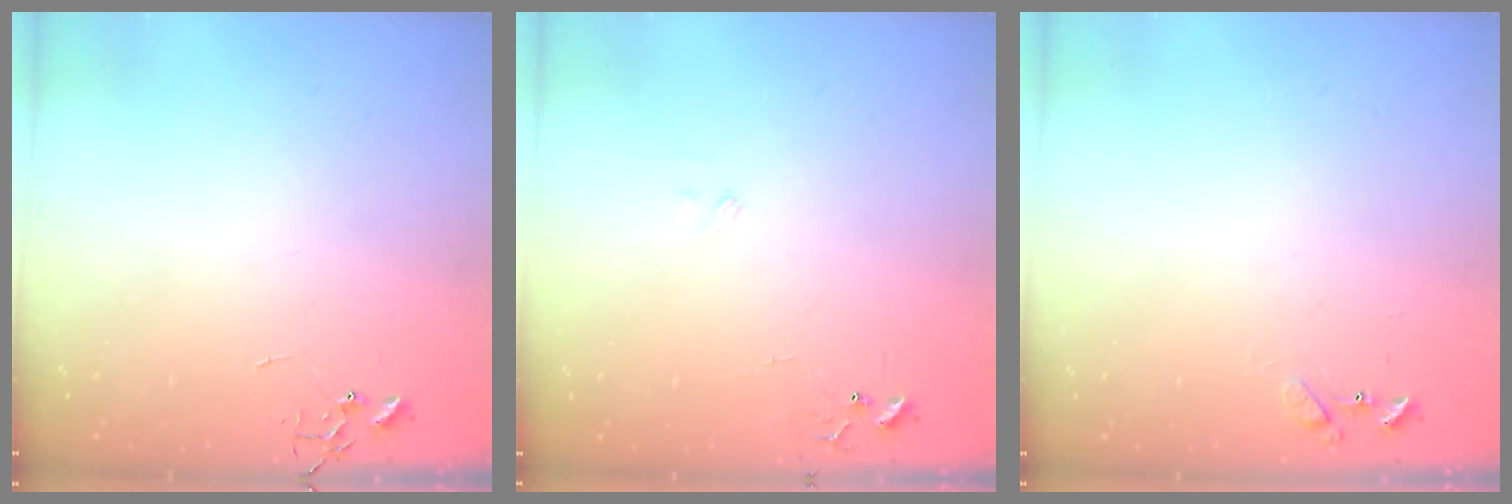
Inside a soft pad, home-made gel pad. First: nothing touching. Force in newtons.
{"total": 7.6, "press": 7.6, "slide": 0.5}
{"total": 6.7, "press": 6.6, "slide": 0.8}